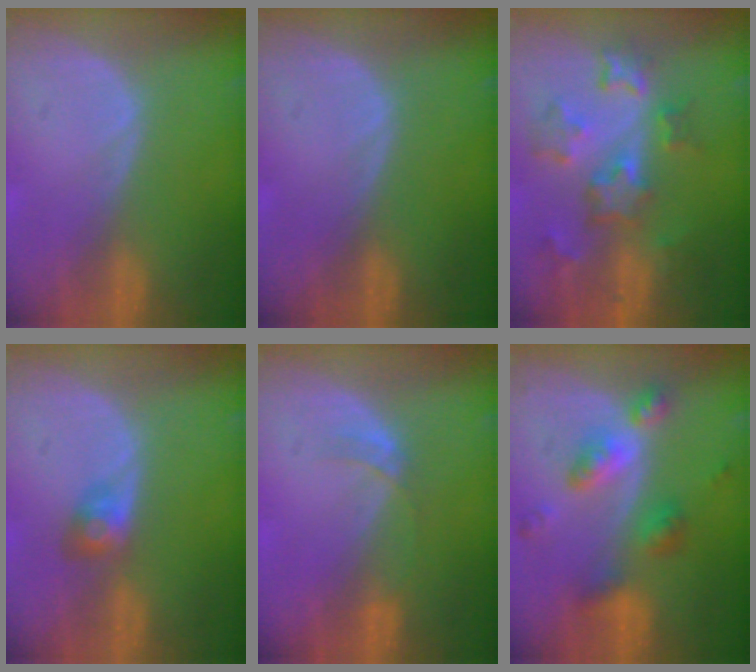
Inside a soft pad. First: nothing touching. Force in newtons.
{"total": 0.0}
{"total": 8.7, "press": 7.8, "slide": 3.9}
{"total": 2.9, "press": 2.7, "slide": 1.2}
{"total": 2.7, "press": 2.4, "slide": 1.3}
{"total": 7.1, "press": 7.0, "slide": 0.6}